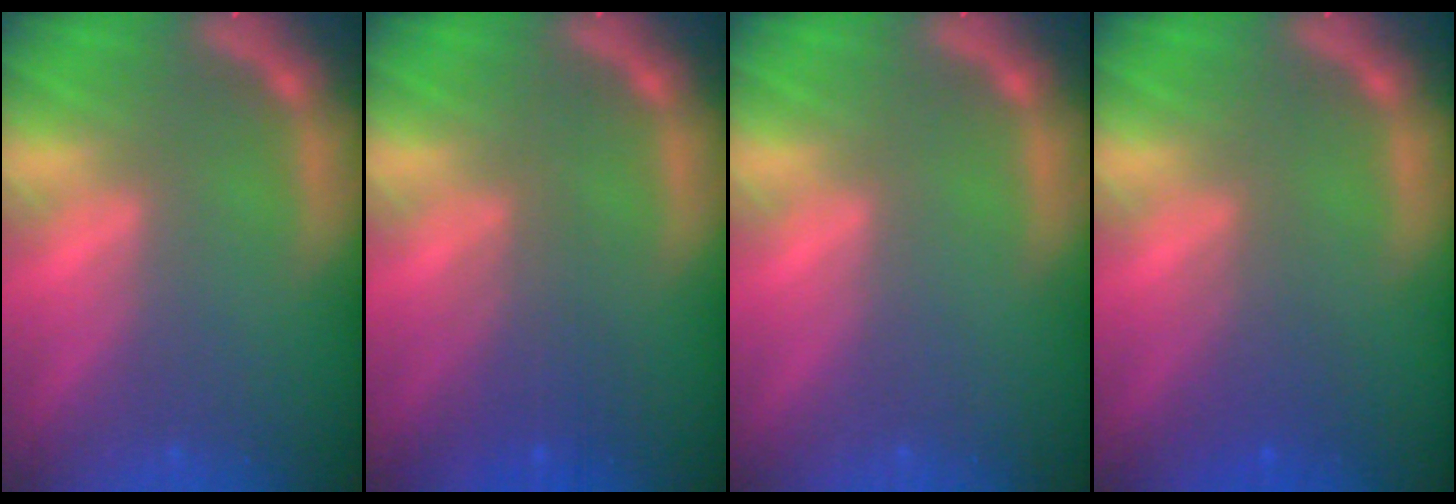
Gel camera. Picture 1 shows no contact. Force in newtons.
{"total": 3.0}
{"total": 0.0}
{"total": 2.4}